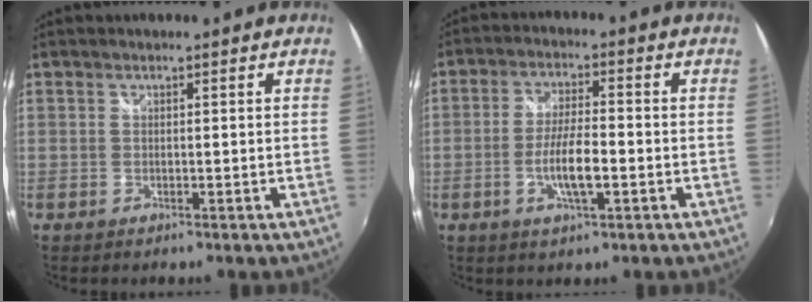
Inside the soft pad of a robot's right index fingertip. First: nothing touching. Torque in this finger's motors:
{"motor_torque": [0.74, -0.34, 0.47, 0.10]}